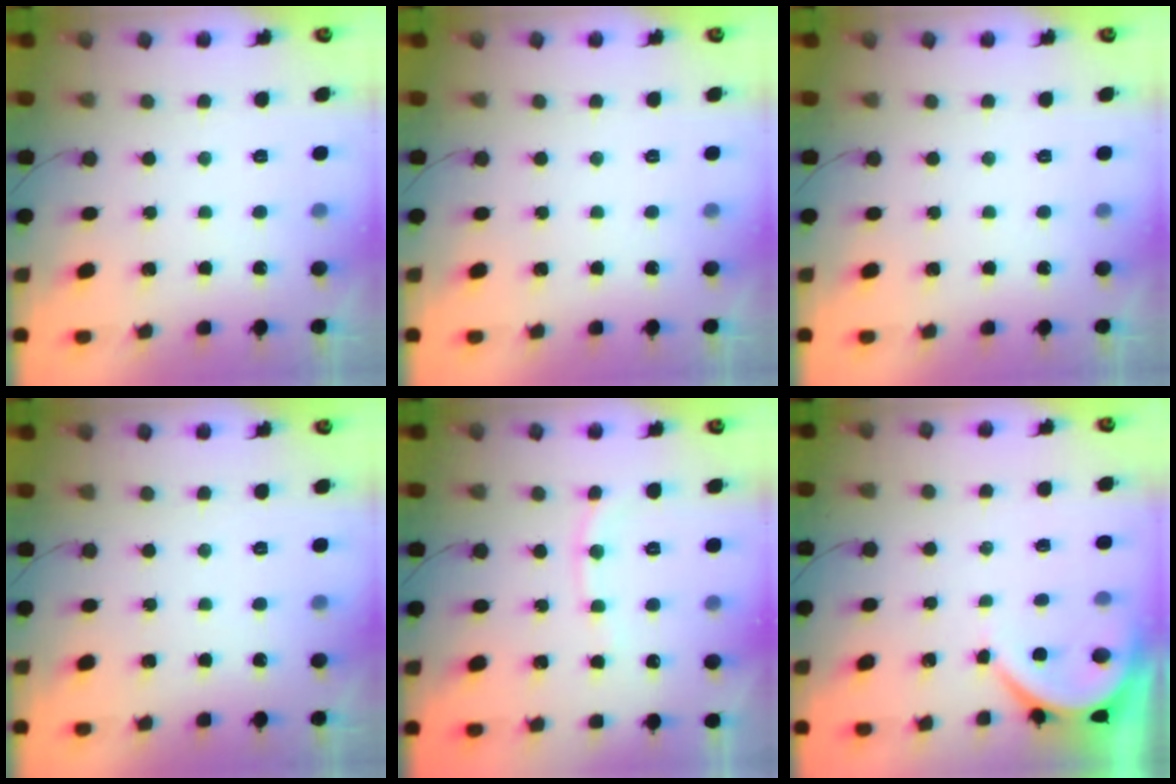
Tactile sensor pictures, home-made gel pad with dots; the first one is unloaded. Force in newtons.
{"total": 0.0}
{"total": 0.0}
{"total": 0.0}
{"total": 5.7, "press": 5.6, "slide": 0.8}
{"total": 3.4, "press": 3.4, "slide": 0.5}